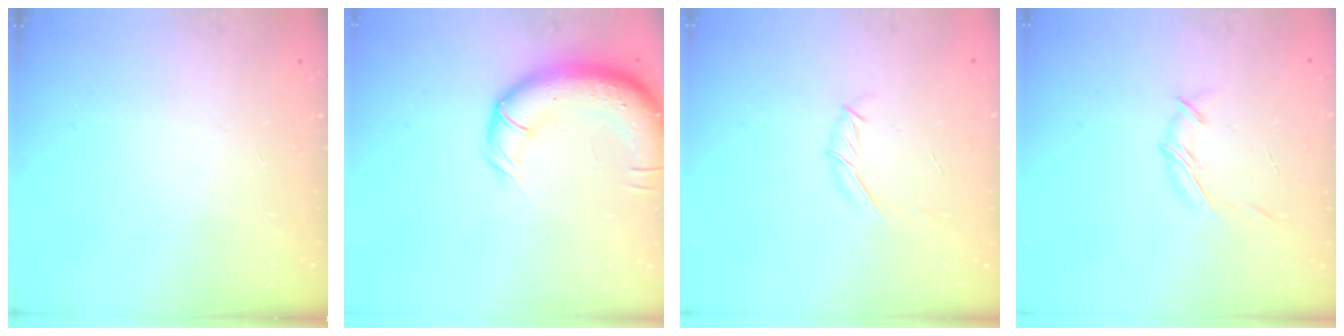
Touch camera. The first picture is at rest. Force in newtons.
{"total": 13.7, "press": 13.3, "slide": 3.4}
{"total": 6.0, "press": 5.9, "slide": 1.0}
{"total": 6.8, "press": 6.7, "slide": 0.9}